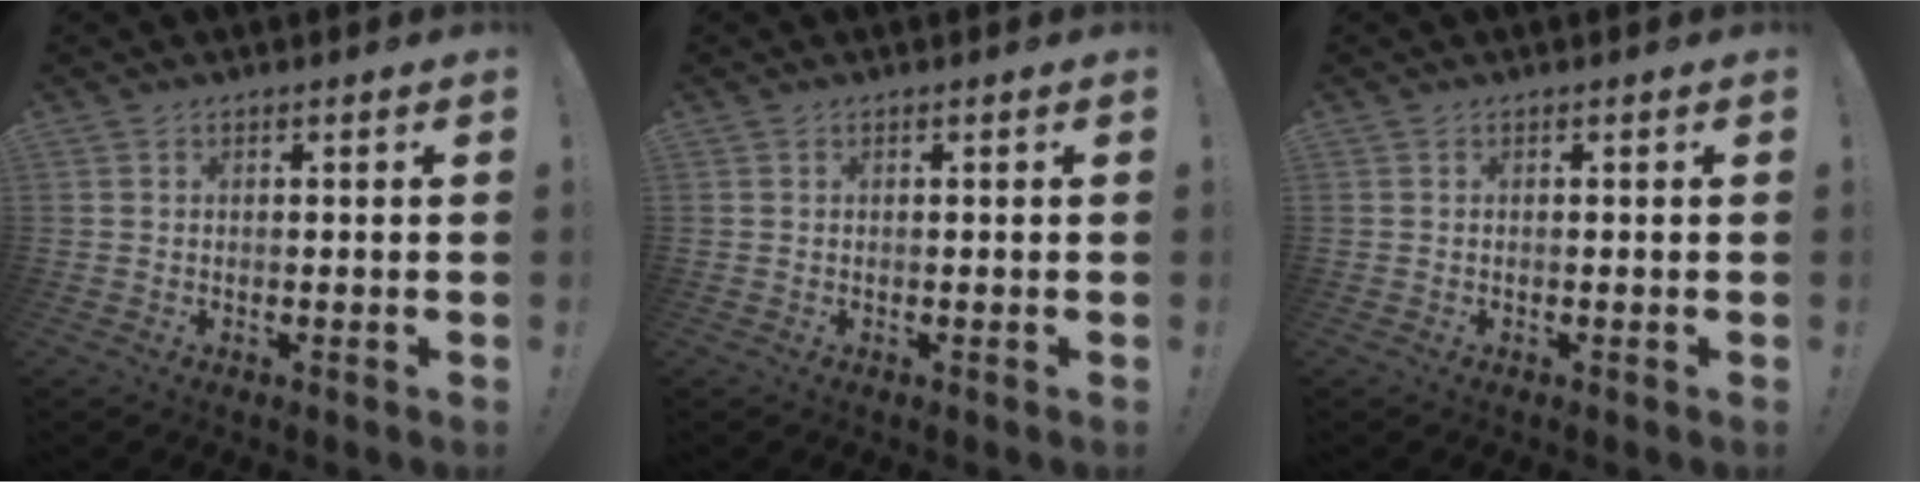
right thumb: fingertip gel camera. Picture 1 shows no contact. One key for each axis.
{"total": 0.0}
{"total": 0.0}